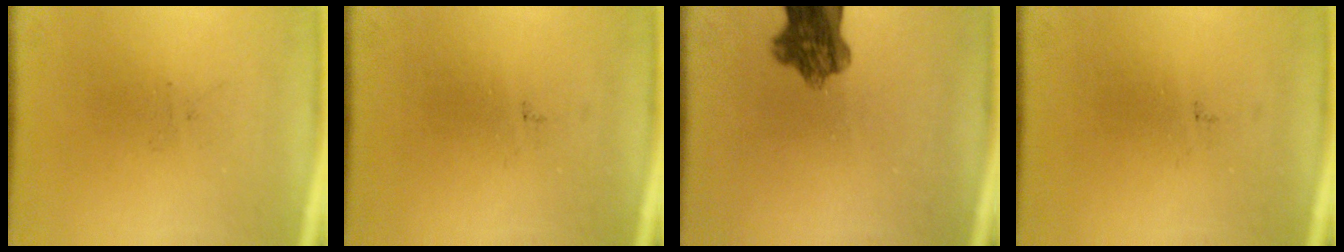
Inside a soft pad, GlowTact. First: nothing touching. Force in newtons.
{"total": 0.0}
{"total": 7.4}
{"total": 0.0}